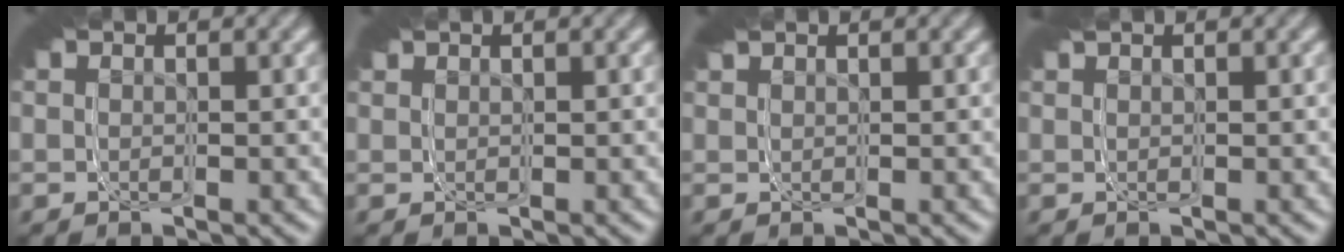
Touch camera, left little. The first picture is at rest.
{"total": 0.8, "force": [0.6, 0.5, 0.3], "torque": [-0.015, -0.002, 0.010]}
{"total": 1.2, "force": [0.8, 0.6, 0.6], "torque": [-0.021, 0.002, 0.013]}
{"total": 0.7, "force": [0.5, 0.2, 0.5], "torque": [-0.018, 0.002, 0.008]}